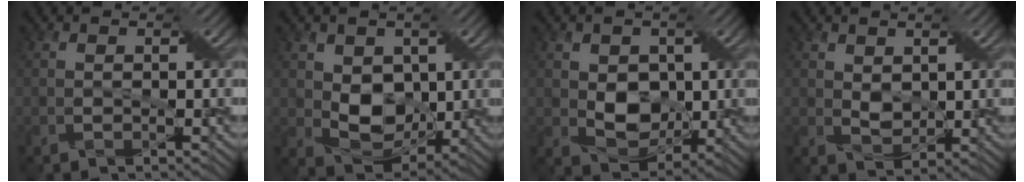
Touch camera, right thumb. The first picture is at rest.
{"total": 6.6, "force": [1.1, 5.1, 4.0], "torque": [-0.091, -0.009, 0.019]}
{"total": 6.0, "force": [0.6, 4.7, 3.7], "torque": [-0.077, -0.006, 0.012]}
{"total": 2.7, "force": [1.3, 1.9, 1.5], "torque": [-0.037, -0.003, 0.025]}